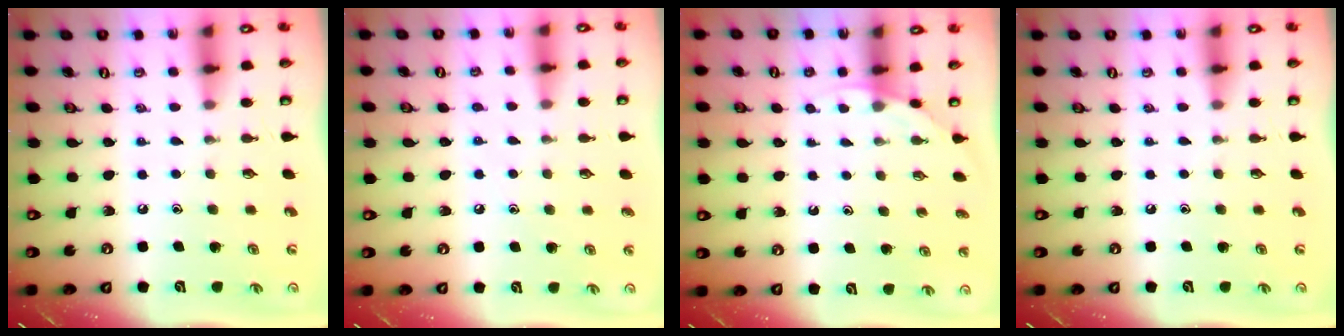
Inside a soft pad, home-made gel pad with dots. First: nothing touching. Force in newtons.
{"total": 3.5, "press": 3.5, "slide": 0.4}
{"total": 3.2, "press": 3.2, "slide": 0.2}
{"total": 0.0}